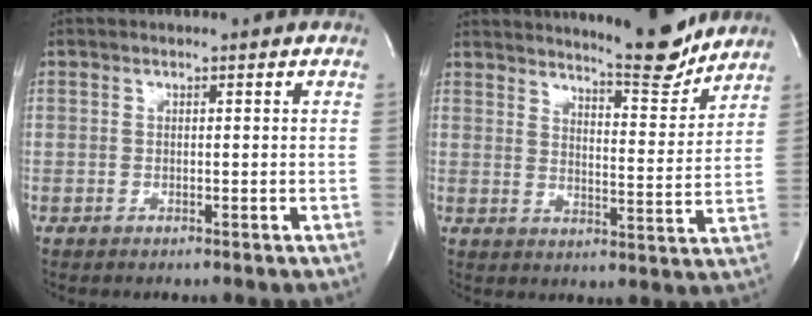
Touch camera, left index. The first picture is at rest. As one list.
[{"total": 9.6, "force": [9.1, 0.5, 3.2], "torque": [-0.047, -0.033, 0.124]}]